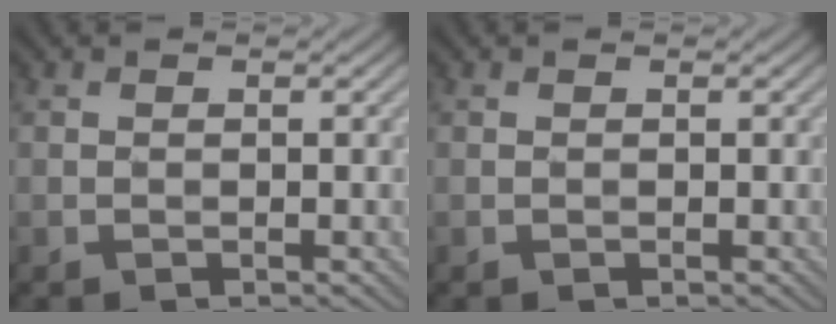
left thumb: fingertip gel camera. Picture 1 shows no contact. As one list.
[{"total": 0.0}]